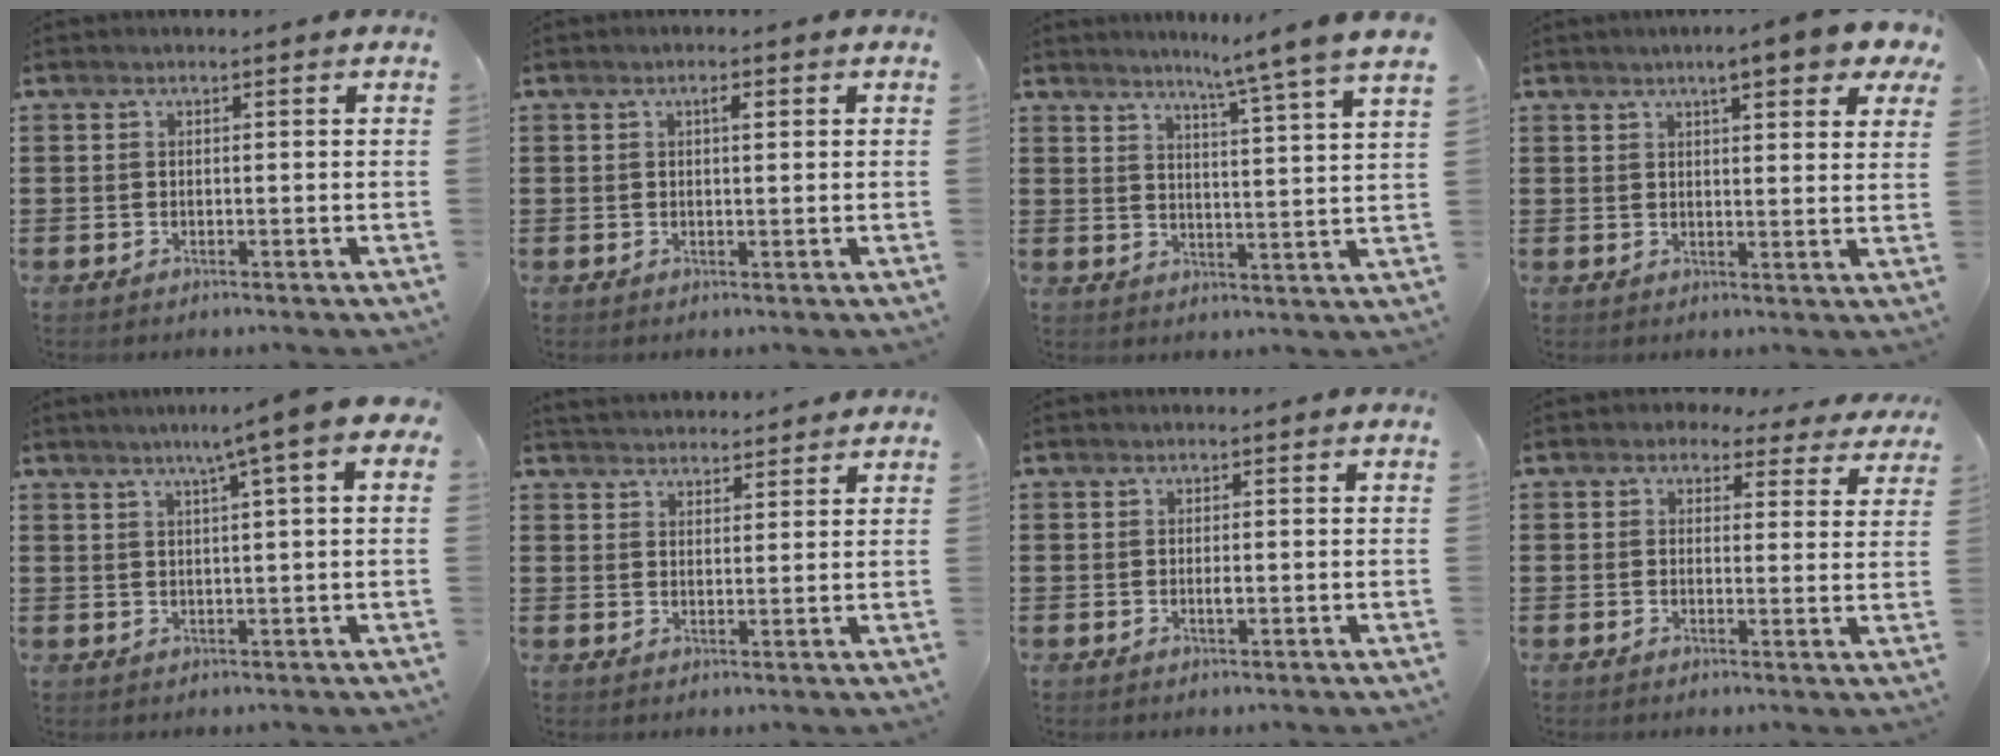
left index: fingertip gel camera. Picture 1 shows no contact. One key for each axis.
{"total": 1.6, "fx": 0.6, "fy": 0.4, "fz": 1.4, "tx": -0.029, "ty": 0.004, "tz": 0.009}
{"total": 6.5, "fx": 5.5, "fy": -2.0, "fz": 2.9, "tx": -0.063, "ty": -0.040, "tz": 0.087}
{"total": 6.3, "fx": 4.7, "fy": 0.9, "fz": 4.1, "tx": -0.070, "ty": -0.011, "tz": 0.076}
{"total": 5.9, "fx": 2.6, "fy": -0.4, "fz": 5.2, "tx": -0.096, "ty": -0.007, "tz": 0.037}
{"total": 2.9, "fx": 2.8, "fy": 0.7, "fz": -0.7, "tx": 0.003, "ty": -0.008, "tz": 0.052}
{"total": 0.9, "fx": -0.1, "fy": 0.3, "fz": 0.9, "tx": -0.018, "ty": -0.002, "tz": -0.002}
{"total": 3.0, "fx": 2.5, "fy": 1.3, "fz": 0.9, "tx": -0.021, "ty": -0.005, "tz": 0.044}